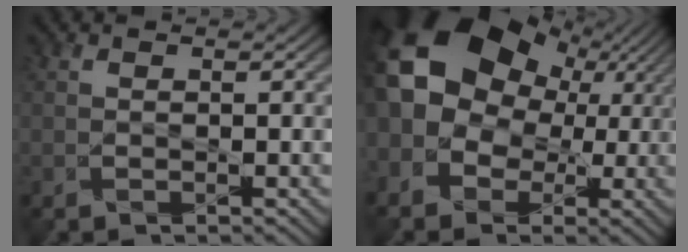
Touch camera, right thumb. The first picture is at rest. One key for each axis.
{"total": 20.4, "fx": 4.4, "fy": 16.5, "fz": 11.2, "tx": -0.252, "ty": 0.024, "tz": 0.058}